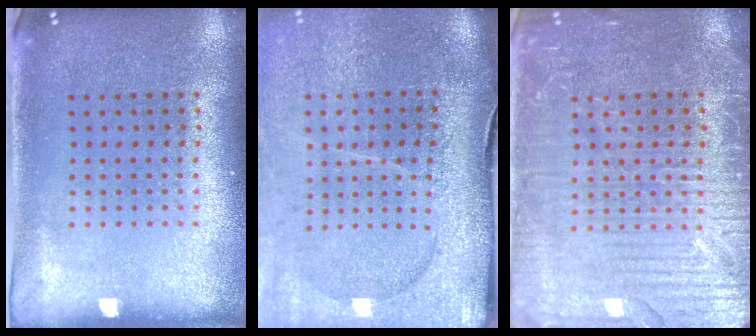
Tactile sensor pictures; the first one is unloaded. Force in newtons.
{"total": 4.6, "press": 3.6, "slide": 2.8}
{"total": 3.9, "press": 3.9, "slide": 0.6}